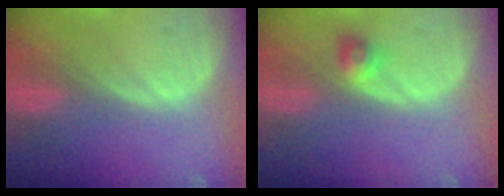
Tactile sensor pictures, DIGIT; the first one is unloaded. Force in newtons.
{"total": 2.5, "press": 2.2, "slide": 1.3}